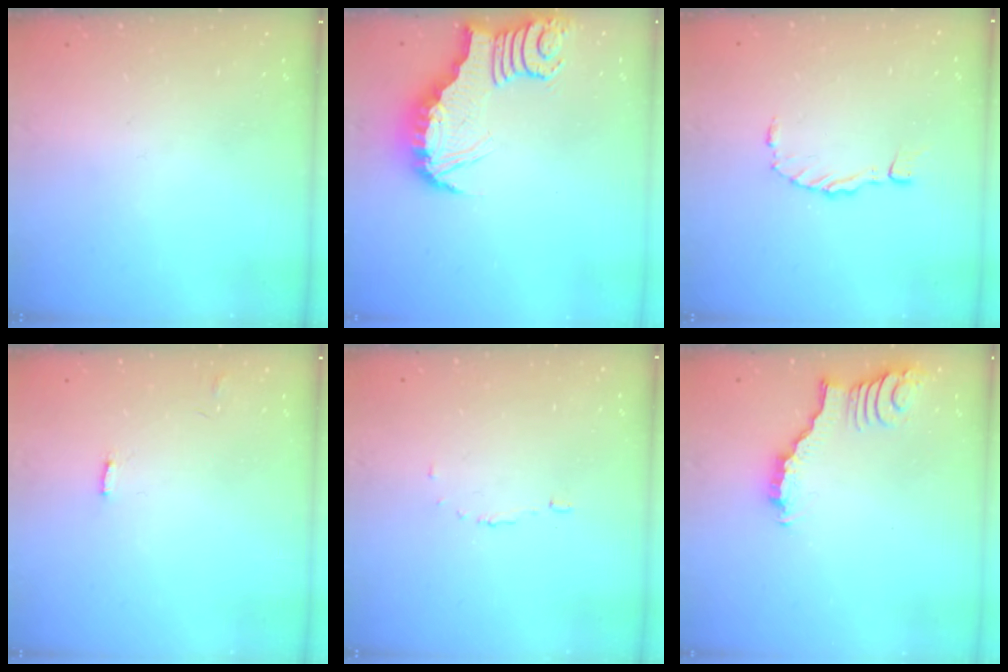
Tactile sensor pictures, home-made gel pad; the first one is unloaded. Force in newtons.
{"total": 3.9, "press": 3.9, "slide": 0.4}
{"total": 0.8, "press": 0.8, "slide": 0.1}
{"total": 1.2, "press": 1.2, "slide": 0.1}
{"total": 3.4, "press": 3.4, "slide": 0.4}
{"total": 2.5, "press": 2.5, "slide": 0.4}